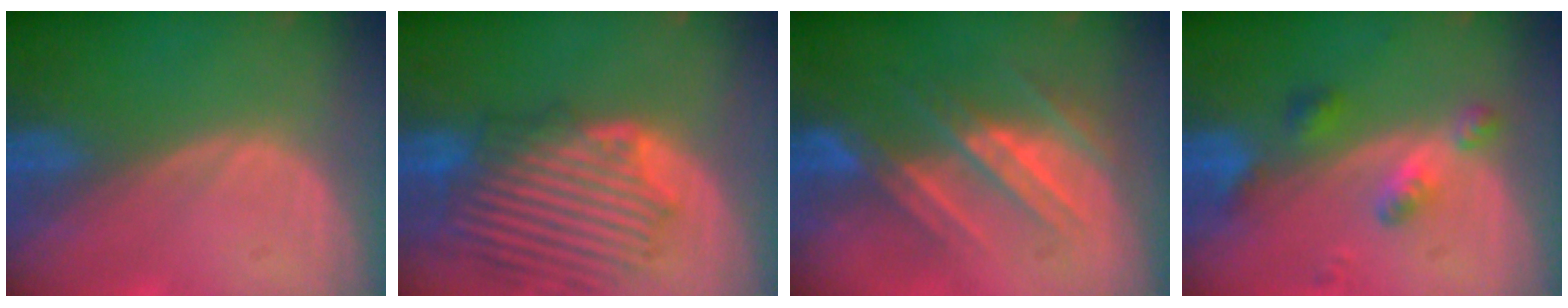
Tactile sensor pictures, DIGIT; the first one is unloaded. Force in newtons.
{"total": 10.9, "press": 10.5, "slide": 2.9}
{"total": 7.9, "press": 7.5, "slide": 2.2}
{"total": 5.6, "press": 4.9, "slide": 2.7}